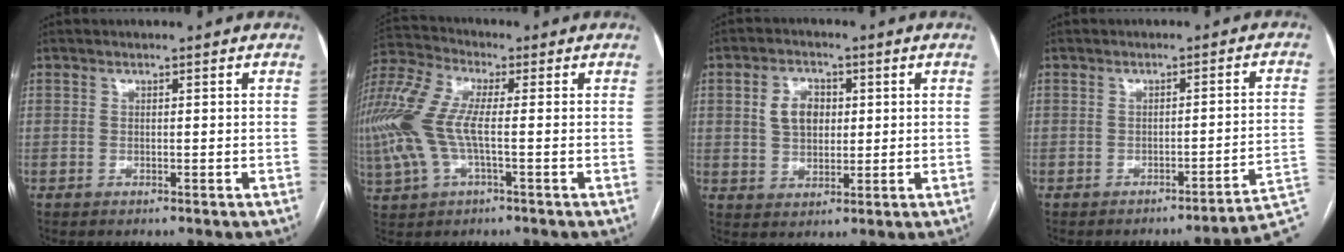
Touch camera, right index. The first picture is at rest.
{"total": 15.3, "force": [-1.0, 5.8, 14.1], "torque": [-0.352, 0.015, -0.023]}
{"total": 5.9, "force": [1.3, 4.1, 4.0], "torque": [-0.078, 0.012, 0.029]}
{"total": 6.7, "force": [-3.7, -0.2, 5.6], "torque": [-0.059, 0.017, -0.040]}